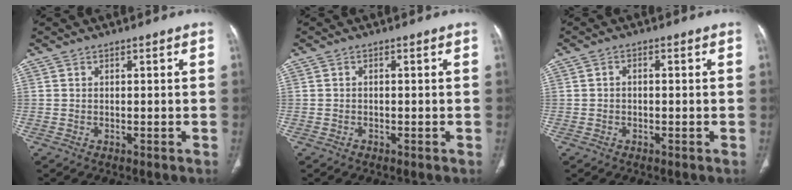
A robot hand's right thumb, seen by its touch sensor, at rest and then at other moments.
{"total": 0.6, "force": [-0.4, 0.4, 0.2], "torque": [-0.002, 0.001, -0.009]}
{"total": 1.0, "force": [-0.2, 0.8, 0.7], "torque": [-0.009, 0.003, -0.006]}